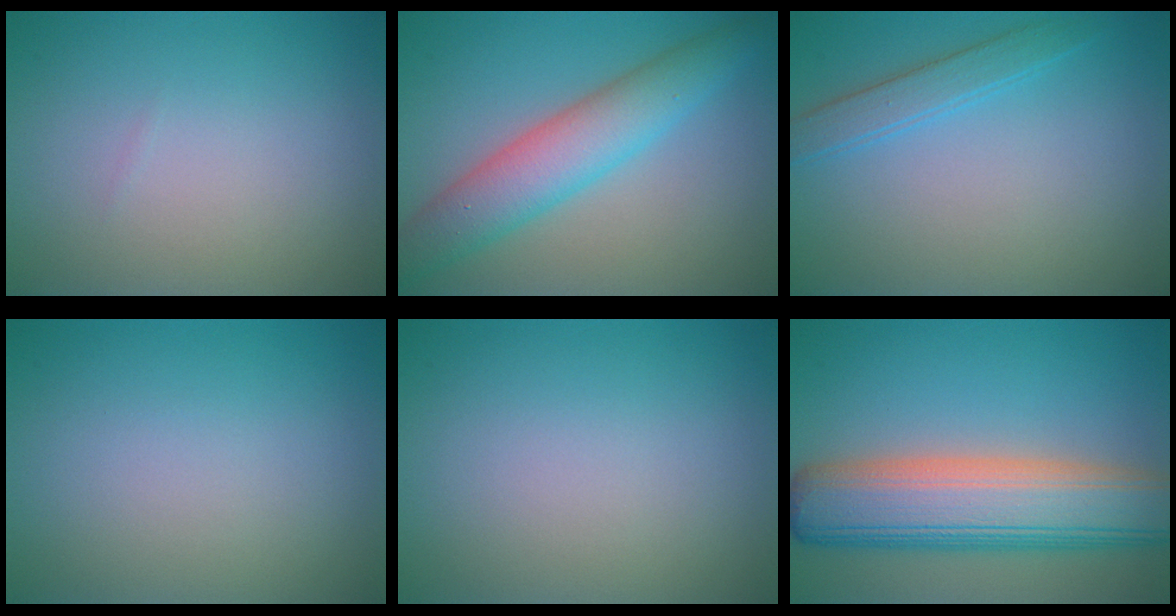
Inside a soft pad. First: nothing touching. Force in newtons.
{"total": 6.0, "press": 6.0, "slide": 0.2}
{"total": 2.2, "press": 2.2, "slide": 0.1}
{"total": 0.0}
{"total": 0.0}
{"total": 10.6, "press": 10.5, "slide": 0.8}